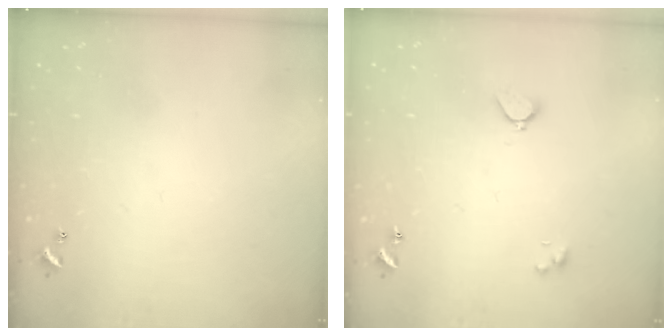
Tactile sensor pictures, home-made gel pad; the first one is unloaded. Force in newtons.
{"total": 2.1, "press": 2.0, "slide": 0.5}